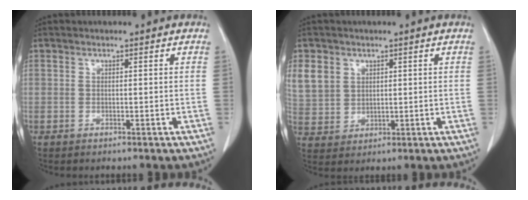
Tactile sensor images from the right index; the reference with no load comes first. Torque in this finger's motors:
{"motor_torque": [0.76, 0.65, 0.31, 0.09]}